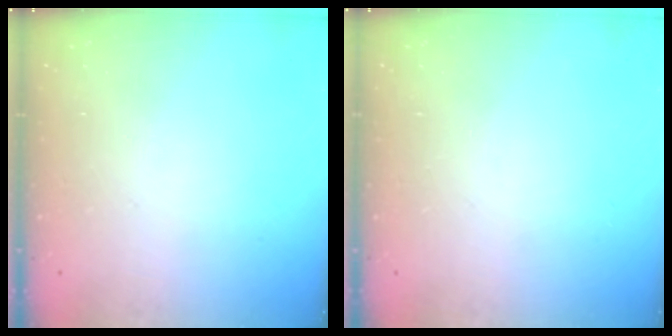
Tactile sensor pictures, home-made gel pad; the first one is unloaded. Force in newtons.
{"total": 0.0}